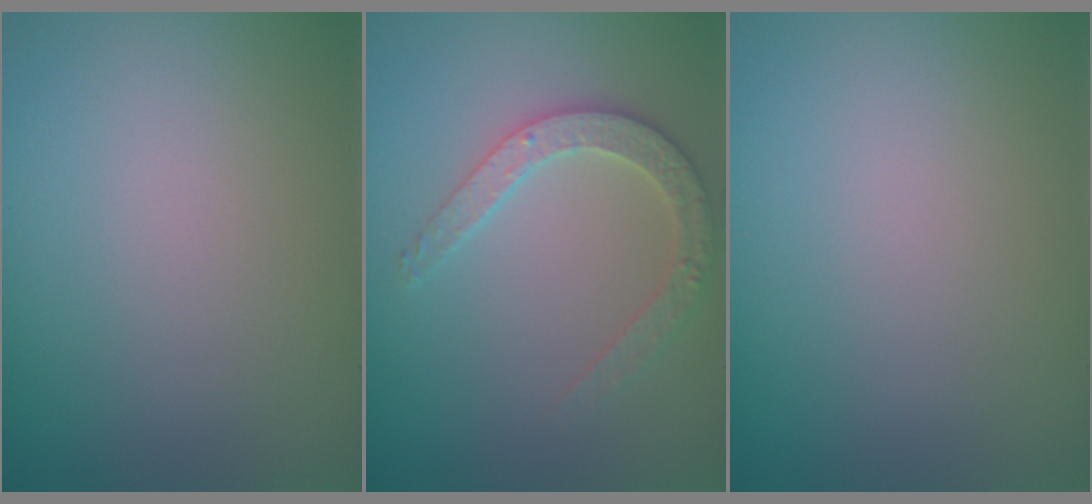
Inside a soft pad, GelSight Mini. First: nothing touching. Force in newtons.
{"total": 2.7, "press": 2.7, "slide": 0.3}
{"total": 0.0}